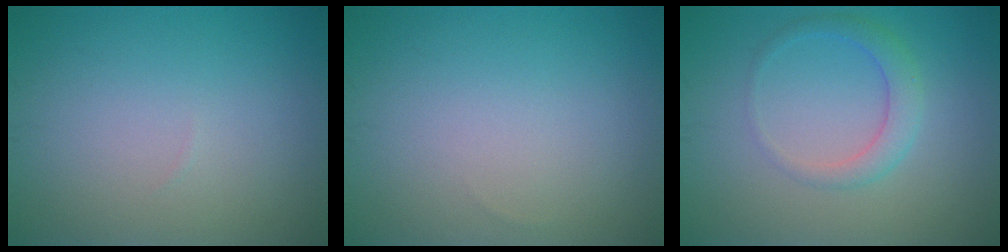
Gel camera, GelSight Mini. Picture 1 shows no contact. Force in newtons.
{"total": 0.0}
{"total": 2.4, "press": 2.4, "slide": 0.1}